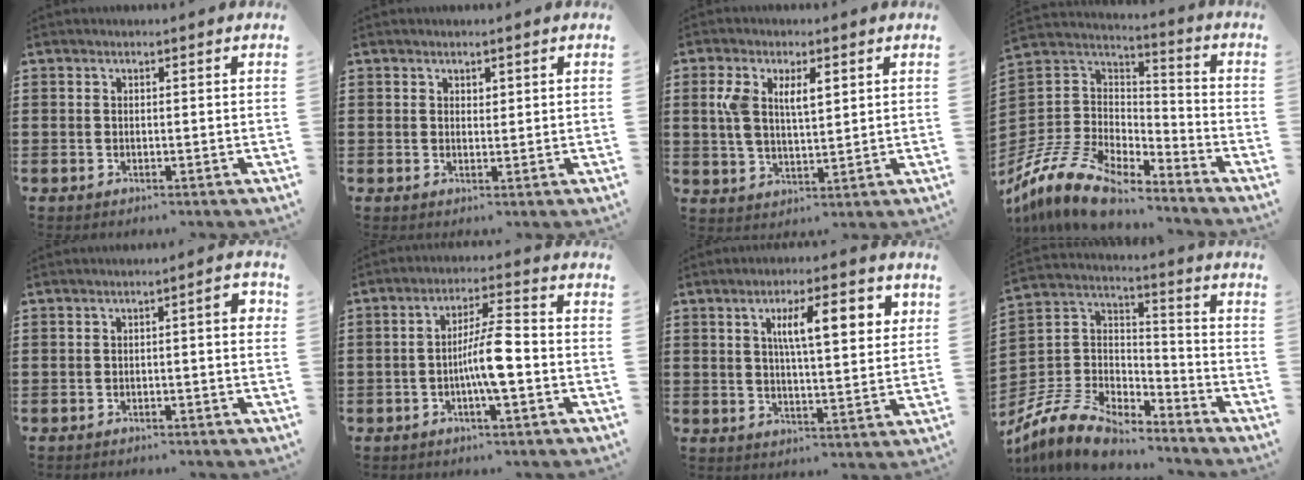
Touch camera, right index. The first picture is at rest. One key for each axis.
{"total": 1.0, "fx": 0.8, "fy": 0.6, "fz": 0.2, "tx": -0.005, "ty": 0.002, "tz": 0.016}
{"total": 6.2, "fx": 2.1, "fy": 2.9, "fz": 5.0, "tx": -0.108, "ty": 0.009, "tz": 0.036}
{"total": 12.6, "fx": -10.9, "fy": 4.0, "fz": 4.9, "tx": -0.132, "ty": 0.015, "tz": -0.218}
{"total": 2.0, "fx": -0.8, "fy": 0.3, "fz": 1.8, "tx": -0.032, "ty": 0.002, "tz": -0.016}
{"total": 7.1, "fx": -1.7, "fy": 1.2, "fz": 6.8, "tx": -0.123, "ty": 0.004, "tz": -0.035}
{"total": 9.0, "fx": 3.2, "fy": 2.6, "fz": 8.0, "tx": -0.145, "ty": 0.005, "tz": 0.048}
{"total": 10.3, "fx": -9.1, "fy": 3.2, "fz": 3.4, "tx": -0.096, "ty": 0.014, "tz": -0.188}